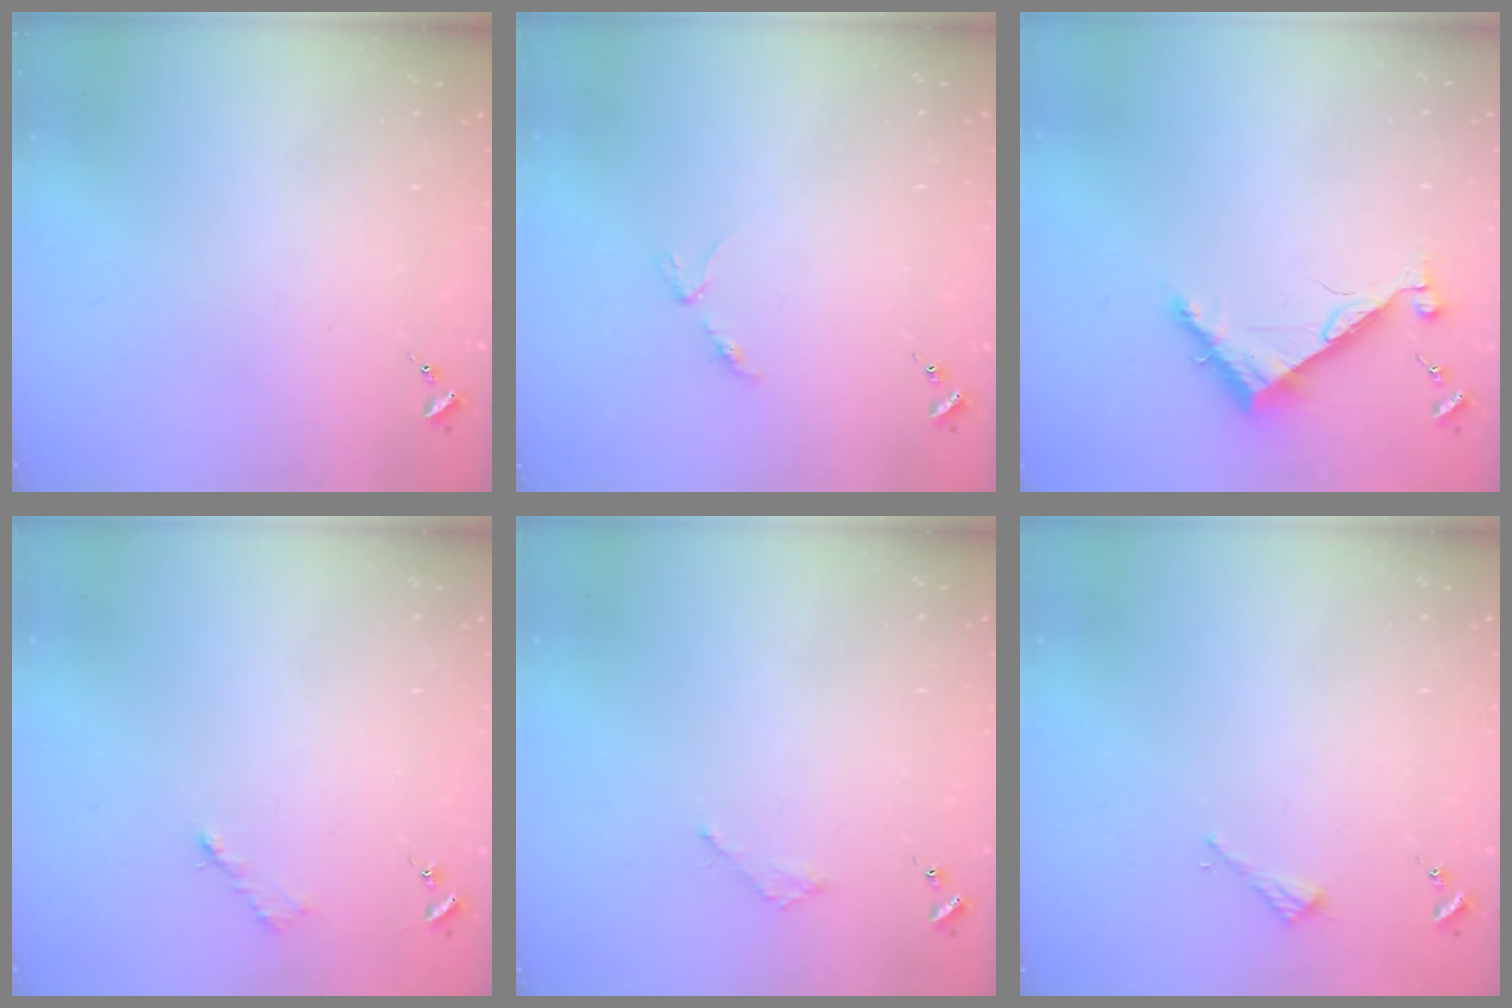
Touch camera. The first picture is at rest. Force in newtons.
{"total": 2.8, "press": 2.8, "slide": 0.5}
{"total": 6.9, "press": 6.9, "slide": 0.6}
{"total": 2.6, "press": 2.6, "slide": 0.4}
{"total": 1.8, "press": 1.8, "slide": 0.2}
{"total": 2.2, "press": 2.2, "slide": 0.2}